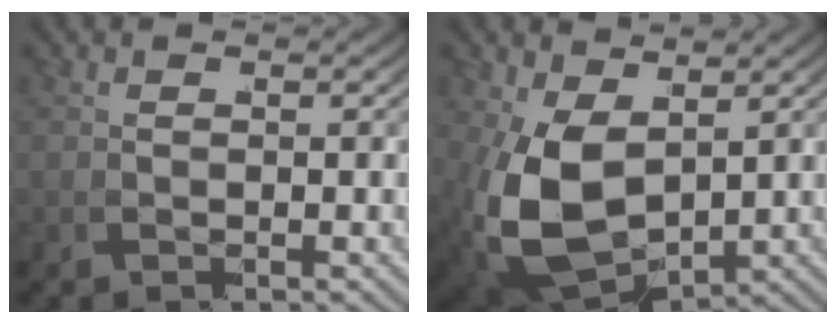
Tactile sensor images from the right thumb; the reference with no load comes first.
{"total": 10.4, "force": [-0.8, 7.2, 7.4], "torque": [-0.213, -0.070, 0.029]}